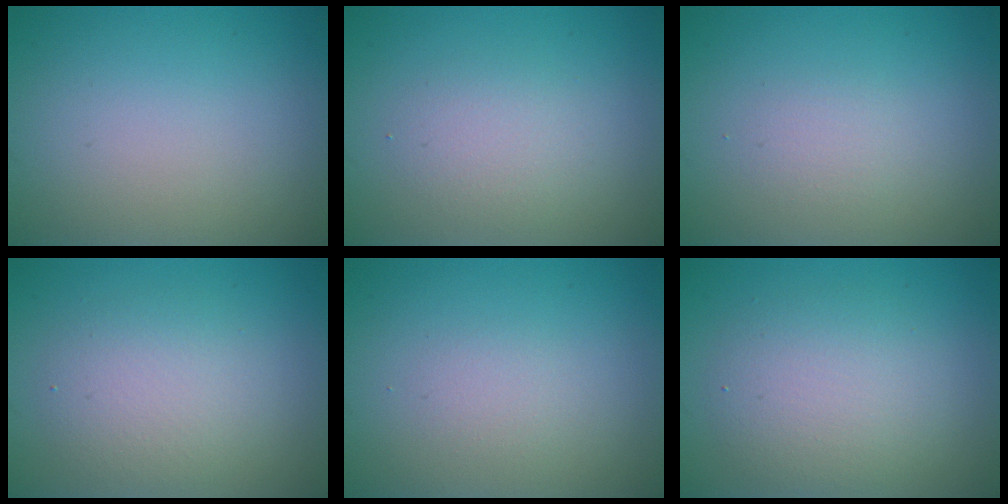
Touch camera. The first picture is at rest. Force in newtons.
{"total": 2.2, "press": 2.1, "slide": 0.2}
{"total": 1.1, "press": 1.1, "slide": 0.1}
{"total": 3.7, "press": 3.6, "slide": 0.3}
{"total": 1.1, "press": 1.1, "slide": 0.1}
{"total": 4.1, "press": 4.1, "slide": 0.3}